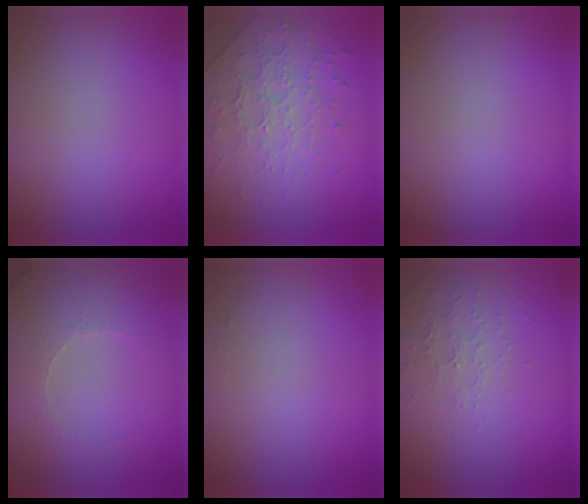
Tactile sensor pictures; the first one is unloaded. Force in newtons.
{"total": 4.7, "press": 3.2, "slide": 3.5}
{"total": 0.0}
{"total": 4.9, "press": 3.6, "slide": 3.3}
{"total": 0.5, "press": 0.5, "slide": 0.2}
{"total": 2.2, "press": 2.1, "slide": 0.6}